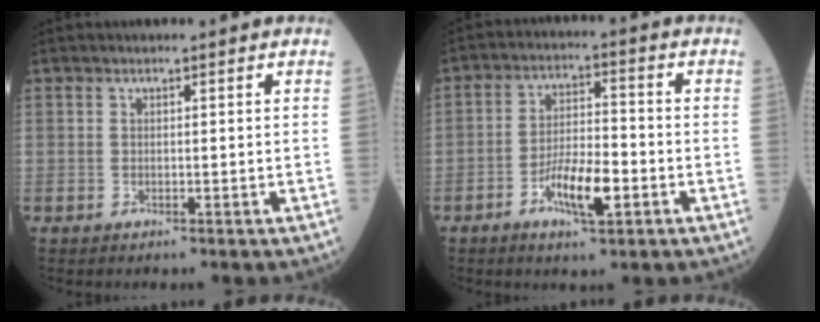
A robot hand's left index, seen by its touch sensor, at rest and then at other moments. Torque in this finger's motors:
{"motor_torque": [0.17, 0.17, 0.21, 0.07]}